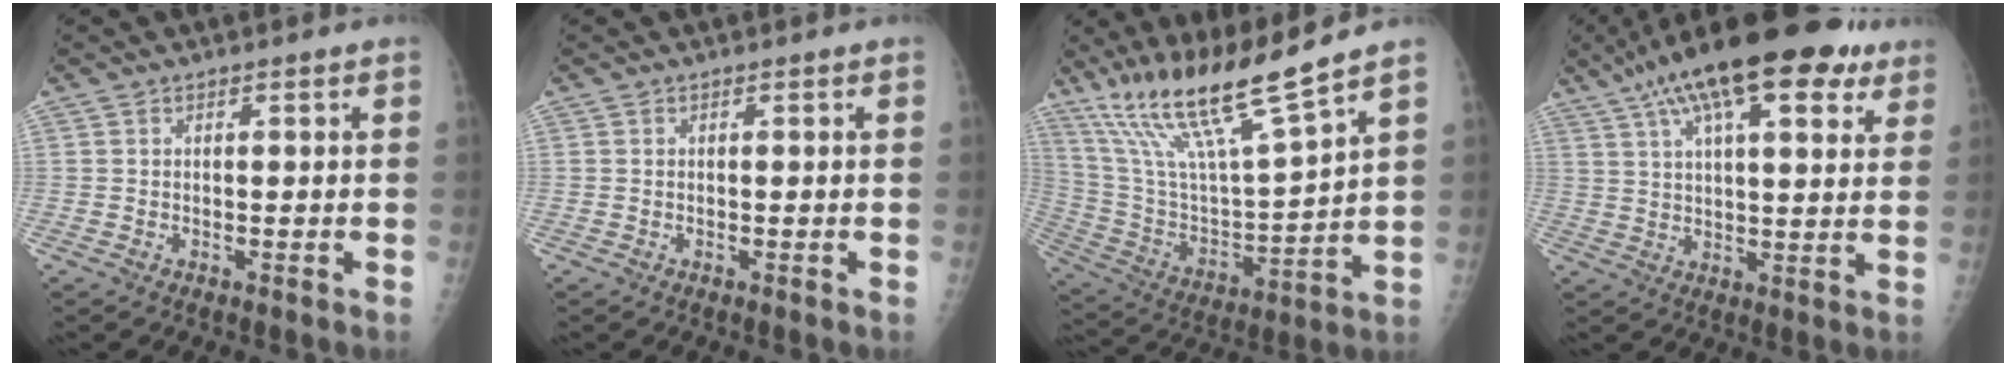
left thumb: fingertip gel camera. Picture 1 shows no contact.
{"total": 0.0}
{"total": 18.6, "force": [13.9, 1.2, 12.3], "torque": [-0.215, -0.068, 0.270]}
{"total": 21.6, "force": [12.3, 7.7, 16.0], "torque": [-0.239, 0.002, 0.186]}